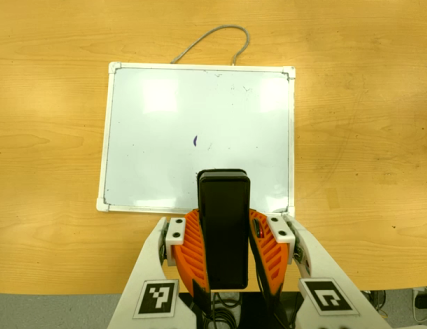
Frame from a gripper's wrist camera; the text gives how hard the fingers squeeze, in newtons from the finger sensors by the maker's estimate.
{"total": 7.2, "left": 5.8, "right": 8.6}